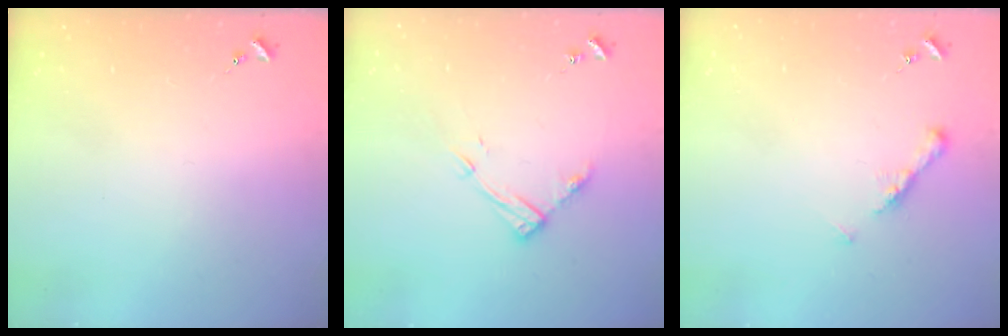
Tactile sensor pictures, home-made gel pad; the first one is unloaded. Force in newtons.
{"total": 11.0, "press": 11.0, "slide": 0.8}
{"total": 6.8, "press": 6.7, "slide": 0.6}